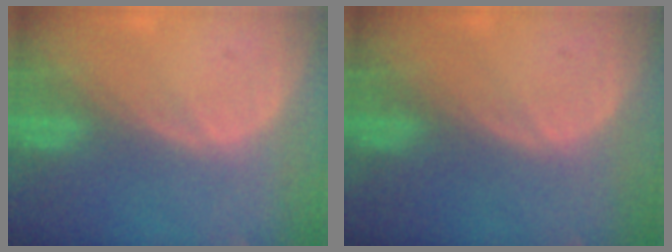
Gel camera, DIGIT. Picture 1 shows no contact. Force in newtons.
{"total": 0.0}